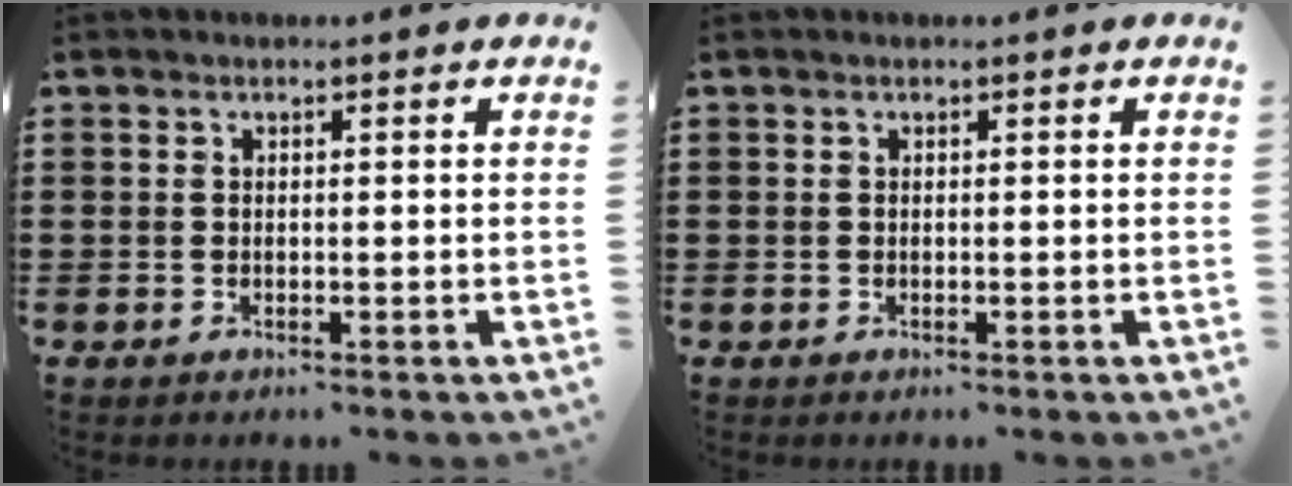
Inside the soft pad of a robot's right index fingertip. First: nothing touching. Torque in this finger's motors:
{"motor_torque": [0.00, 0.00, 0.00, 0.00]}